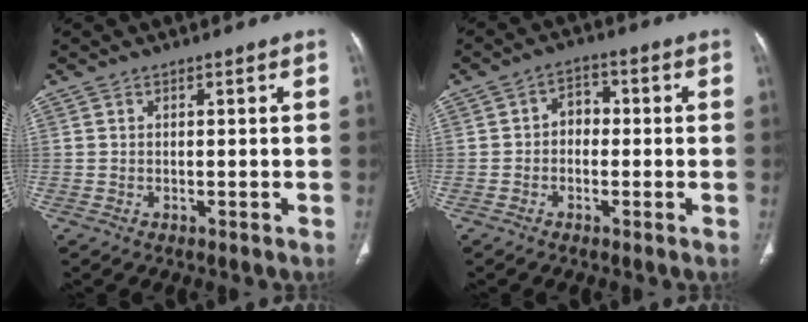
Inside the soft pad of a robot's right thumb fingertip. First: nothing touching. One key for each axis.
{"total": 4.1, "fx": -0.4, "fy": 3.2, "fz": 2.5, "tx": -0.018, "ty": 0.018, "tz": -0.018}